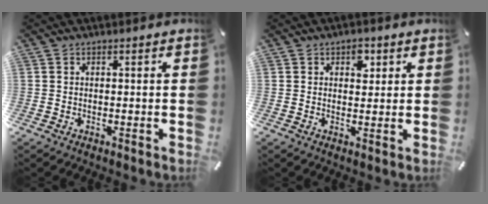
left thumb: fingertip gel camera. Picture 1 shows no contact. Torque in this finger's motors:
{"motor_torque": [0.46, 0.41, 0.24, -0.34, 0.00]}